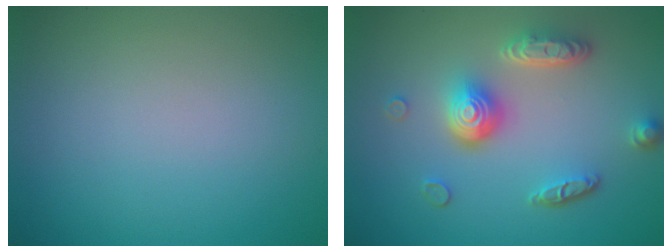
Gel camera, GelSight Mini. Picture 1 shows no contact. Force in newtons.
{"total": 4.9, "press": 3.7, "slide": 3.3}